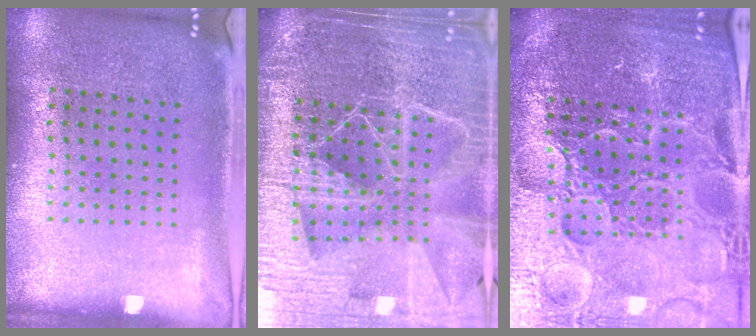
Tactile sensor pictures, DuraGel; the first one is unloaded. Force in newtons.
{"total": 6.1, "press": 5.3, "slide": 2.9}
{"total": 5.7, "press": 5.2, "slide": 2.4}